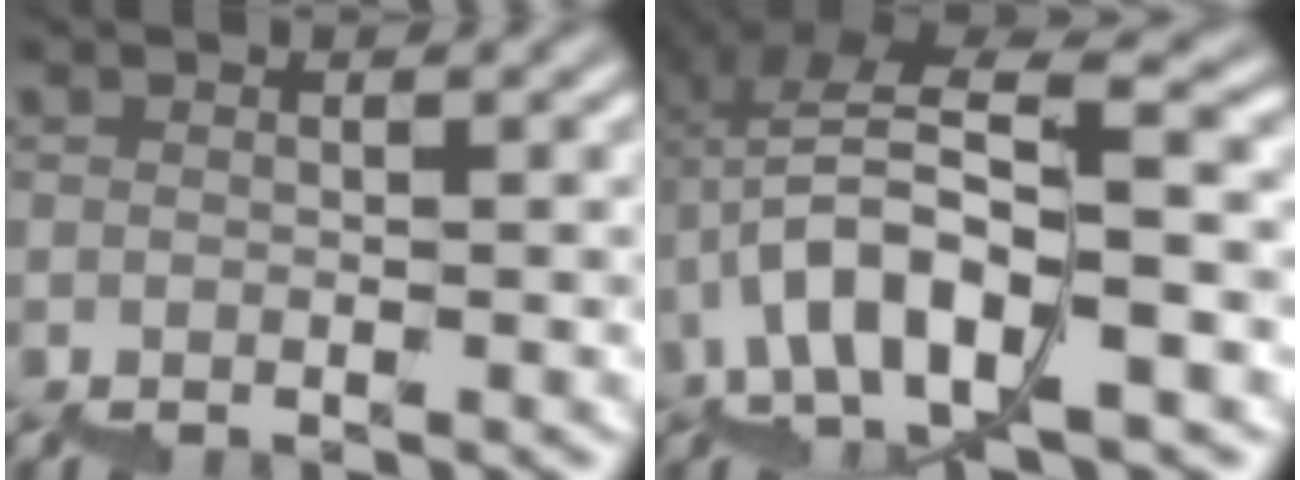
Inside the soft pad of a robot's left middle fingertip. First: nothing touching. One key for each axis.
{"total": 8.7, "fx": 0.1, "fy": 3.6, "fz": 7.9, "tx": -0.130, "ty": 0.024, "tz": 0.002}